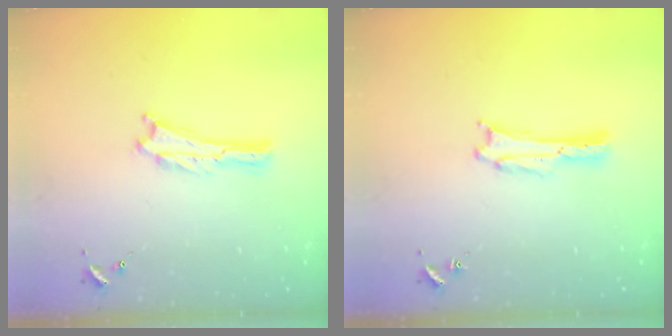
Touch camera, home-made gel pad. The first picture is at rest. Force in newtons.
{"total": 1.1, "press": 1.1, "slide": 0.0}